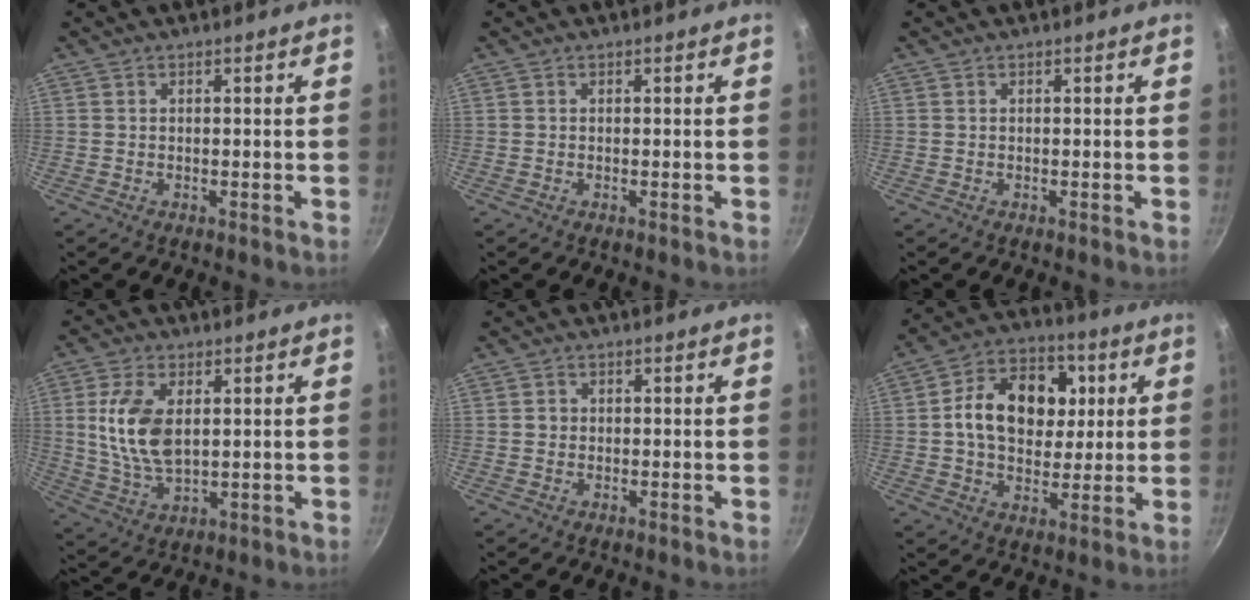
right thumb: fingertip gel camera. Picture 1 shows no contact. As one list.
[{"total": 0.0}, {"total": 0.0}, {"total": 11.8, "force": [2.1, 6.4, 9.6], "torque": [-0.193, -0.010, 0.048]}, {"total": 1.1, "force": [0.0, 1.0, 0.3], "torque": [-0.001, 0.003, -0.001]}, {"total": 16.4, "force": [2.5, 11.7, 11.2], "torque": [-0.144, 0.014, 0.036]}]